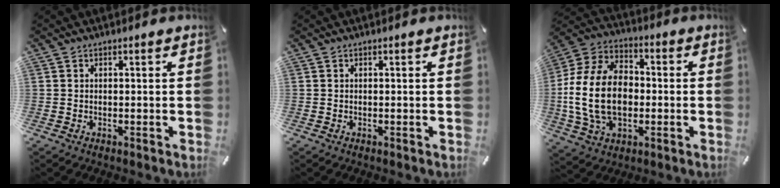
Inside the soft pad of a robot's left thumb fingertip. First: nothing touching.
{"total": 0.0}
{"total": 18.8, "force": [-2.0, 13.4, 13.0], "torque": [-0.302, 0.012, -0.040]}